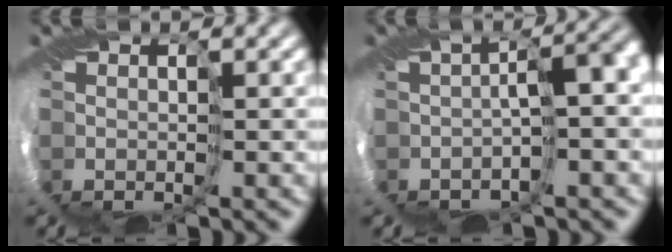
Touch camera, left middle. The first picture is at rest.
{"total": 4.2, "force": [-1.4, 0.7, 3.8], "torque": [-0.051, 0.011, -0.021]}